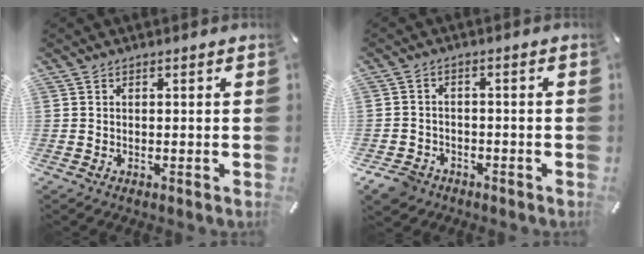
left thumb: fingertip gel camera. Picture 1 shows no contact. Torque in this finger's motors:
{"motor_torque": [-0.15, 0.45, 0.12, 0.09, 0.05]}